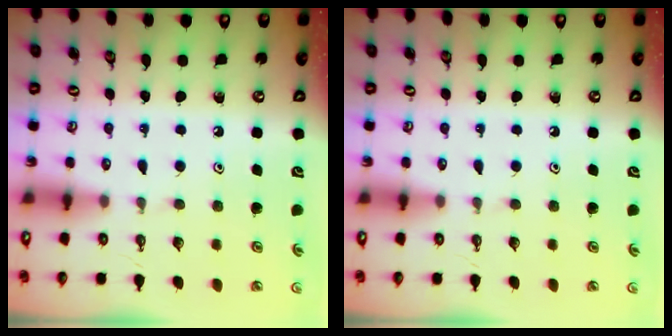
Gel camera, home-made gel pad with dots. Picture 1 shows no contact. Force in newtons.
{"total": 0.0}